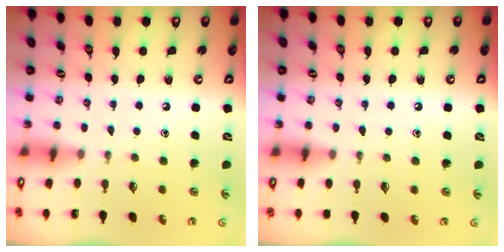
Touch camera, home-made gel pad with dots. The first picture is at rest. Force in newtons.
{"total": 6.2, "press": 6.1, "slide": 0.9}